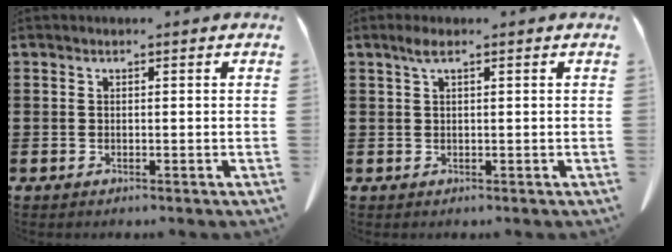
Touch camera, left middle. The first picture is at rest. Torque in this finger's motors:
{"motor_torque": [0.46, 0.06, 0.02, 0.02]}